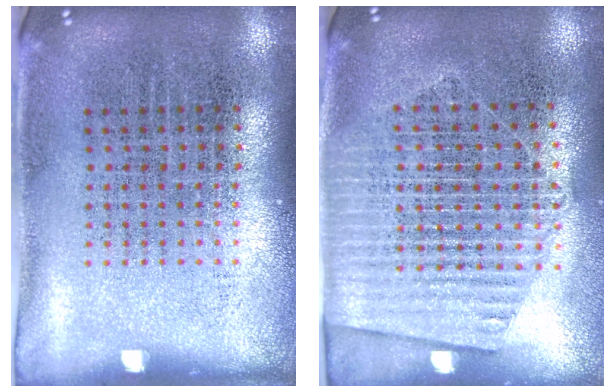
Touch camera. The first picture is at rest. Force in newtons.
{"total": 1.6, "press": 1.5, "slide": 0.7}